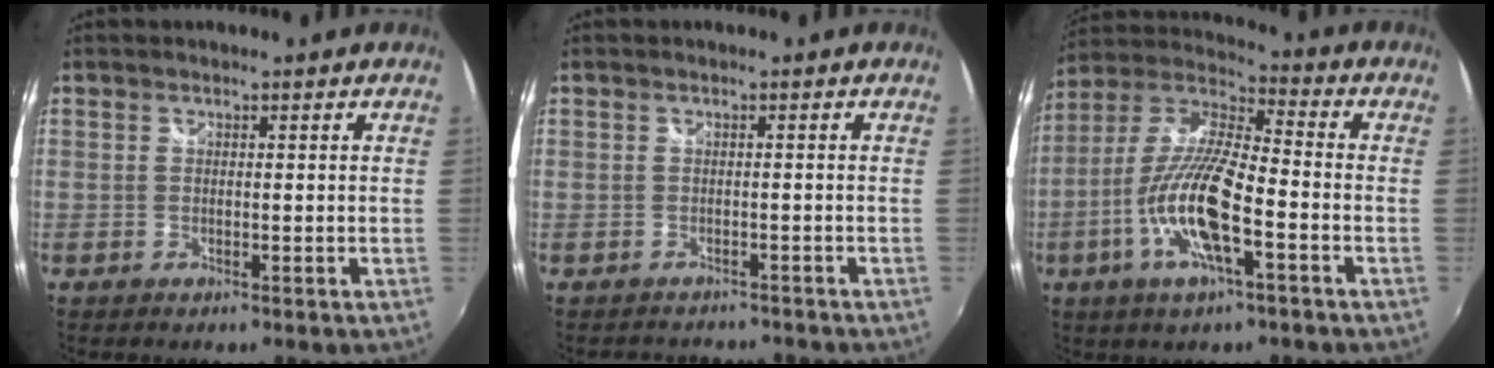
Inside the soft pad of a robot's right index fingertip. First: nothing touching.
{"total": 3.5, "force": [-3.1, 1.6, 0.5], "torque": [-0.007, 0.002, -0.045]}
{"total": 15.6, "force": [-5.8, 3.6, 14.0], "torque": [-0.284, -0.009, -0.116]}